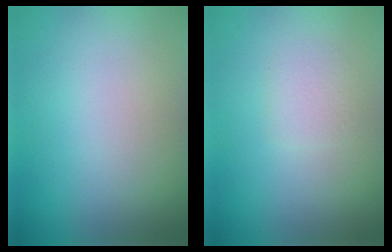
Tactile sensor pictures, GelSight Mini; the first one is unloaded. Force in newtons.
{"total": 1.3, "press": 1.3, "slide": 0.1}